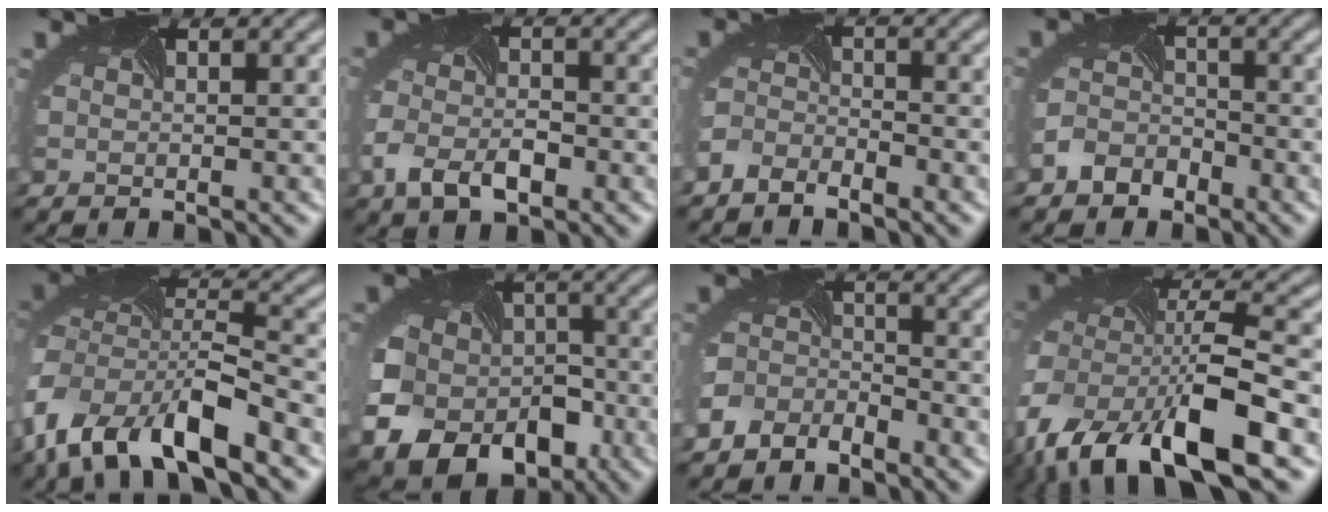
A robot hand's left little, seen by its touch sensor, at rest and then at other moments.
{"total": 4.0, "force": [-2.1, 2.2, 2.7], "torque": [-0.063, -0.016, -0.042]}
{"total": 2.9, "force": [-2.7, 1.0, 0.5], "torque": [-0.019, -0.006, -0.060]}
{"total": 3.2, "force": [-2.4, 1.9, 0.5], "torque": [-0.014, -0.003, -0.053]}
{"total": 11.6, "force": [-7.0, 4.8, 7.9], "torque": [-0.159, -0.024, -0.128]}
{"total": 15.4, "force": [-6.9, 11.9, 6.7], "torque": [-0.135, -0.060, -0.116]}
{"total": 3.9, "force": [-3.2, 2.0, 1.0], "torque": [-0.021, -0.010, -0.074]}
{"total": 14.6, "force": [-7.4, 7.1, 10.4], "torque": [-0.222, -0.033, -0.120]}